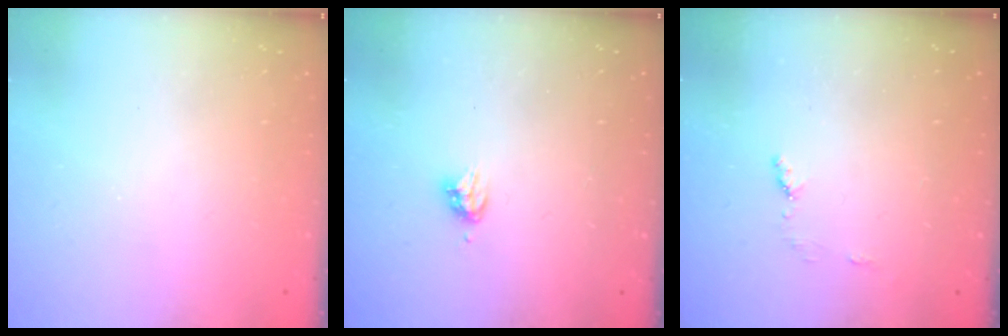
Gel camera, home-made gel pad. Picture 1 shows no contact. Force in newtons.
{"total": 4.2, "press": 4.1, "slide": 0.5}
{"total": 4.3, "press": 4.2, "slide": 0.5}